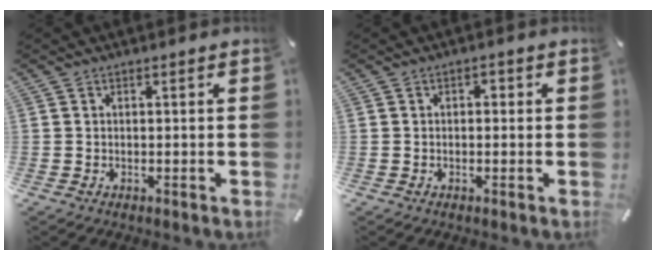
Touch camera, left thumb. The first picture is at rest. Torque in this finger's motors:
{"motor_torque": [0.46, 0.25, 0.12, -0.27, 0.00]}